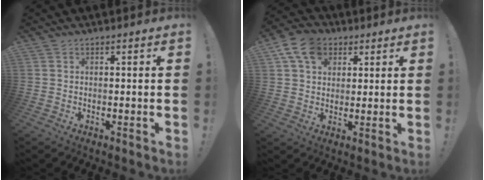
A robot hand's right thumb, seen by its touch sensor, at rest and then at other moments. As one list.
[{"total": 11.4, "force": [5.1, 8.5, 5.7], "torque": [-0.091, -0.011, 0.100]}]